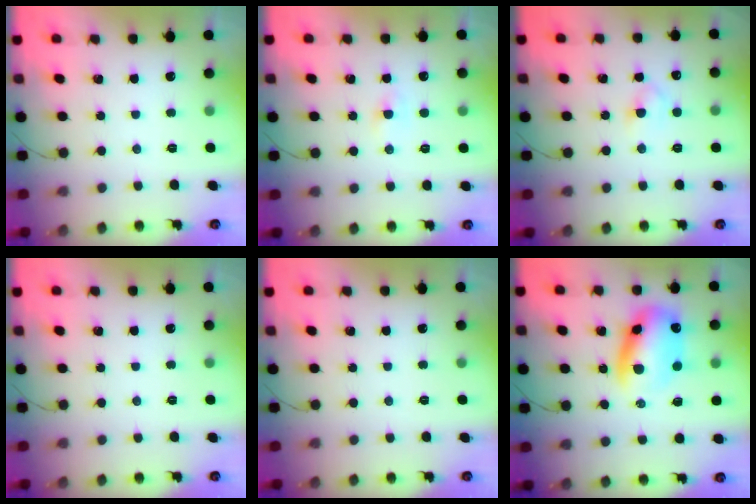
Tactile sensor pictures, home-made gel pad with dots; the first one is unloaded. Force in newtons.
{"total": 0.0}
{"total": 3.4, "press": 3.3, "slide": 1.1}
{"total": 0.0}
{"total": 0.0}
{"total": 12.3, "press": 11.9, "slide": 3.3}